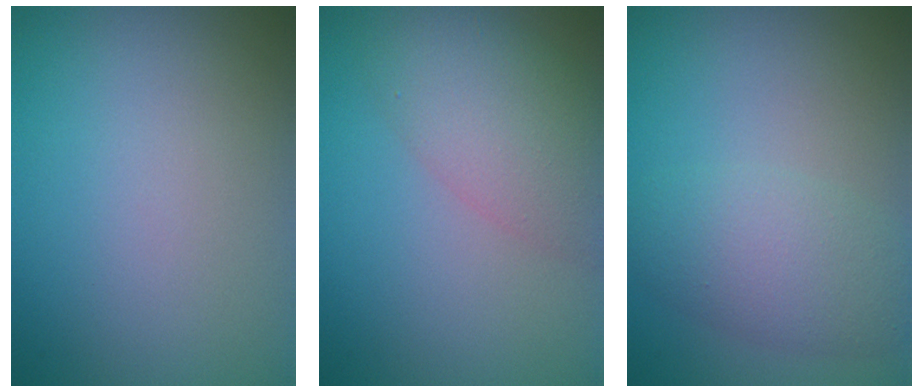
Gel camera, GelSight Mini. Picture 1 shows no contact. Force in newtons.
{"total": 5.3, "press": 5.3, "slide": 0.3}
{"total": 4.0, "press": 4.0, "slide": 0.2}